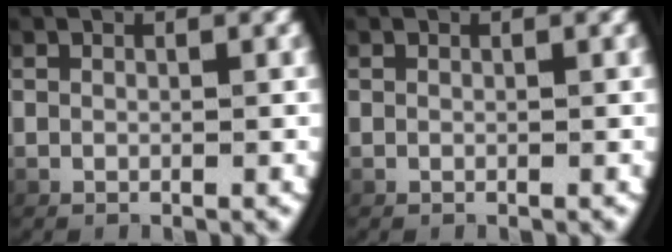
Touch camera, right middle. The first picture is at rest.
{"total": 0.0}